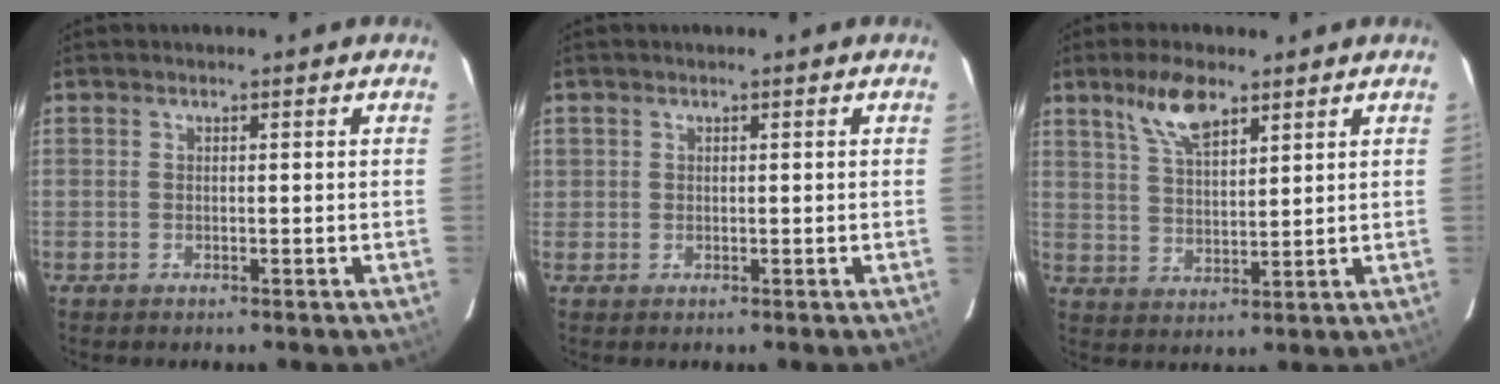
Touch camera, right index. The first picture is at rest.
{"total": 0.6, "force": [0.1, 0.6, 0.0], "torque": [0.004, 0.003, 0.001]}
{"total": 7.8, "force": [5.1, 2.8, 5.2], "torque": [-0.096, 0.009, 0.102]}